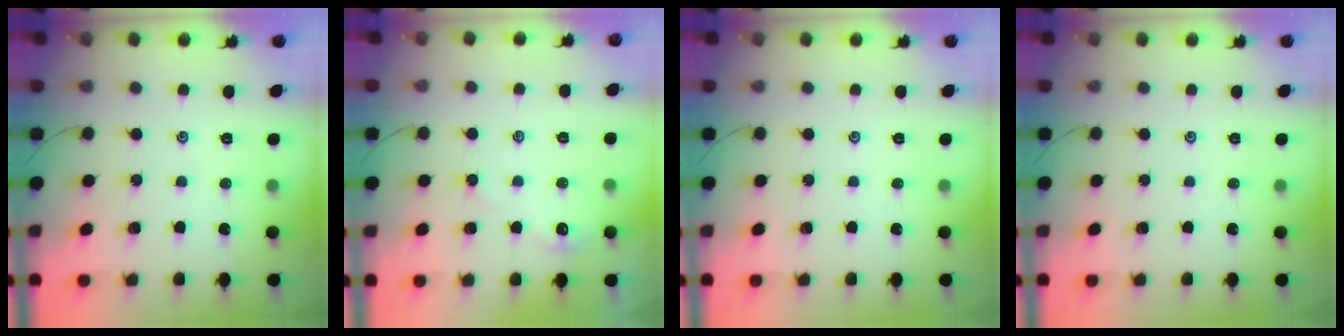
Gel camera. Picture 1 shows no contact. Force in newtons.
{"total": 2.6, "press": 2.5, "slide": 0.5}
{"total": 0.0}
{"total": 0.0}